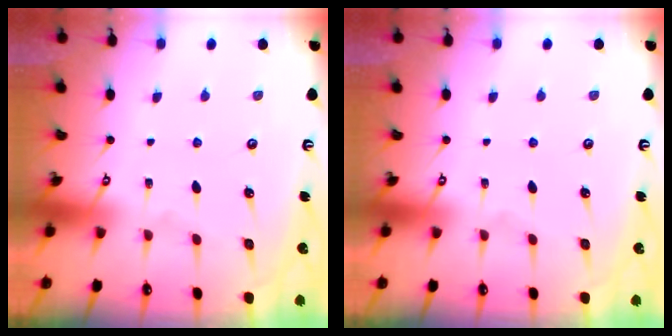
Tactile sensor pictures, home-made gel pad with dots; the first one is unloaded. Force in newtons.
{"total": 0.0}